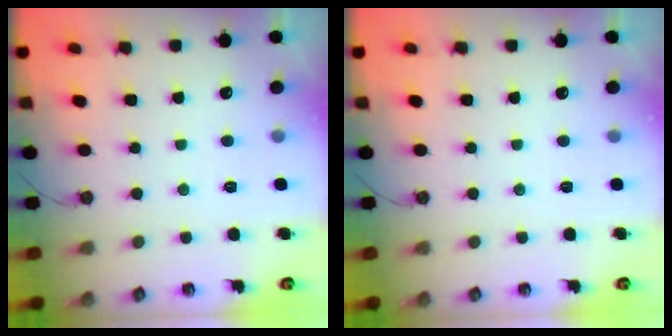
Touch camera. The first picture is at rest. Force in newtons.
{"total": 0.0}